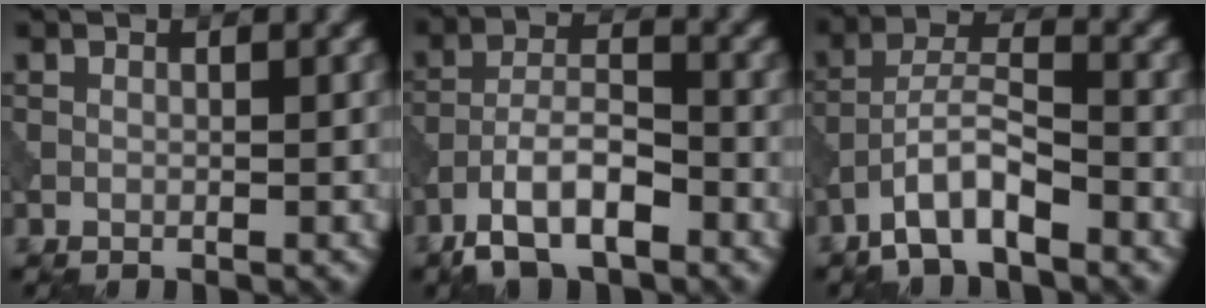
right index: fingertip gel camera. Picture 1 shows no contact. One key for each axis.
{"total": 6.4, "fx": -4.0, "fy": 2.5, "fz": 4.2, "tx": -0.074, "ty": 0.004, "tz": -0.081}
{"total": 4.9, "fx": -3.3, "fy": 1.4, "fz": 3.4, "tx": -0.059, "ty": 0.012, "tz": -0.068}